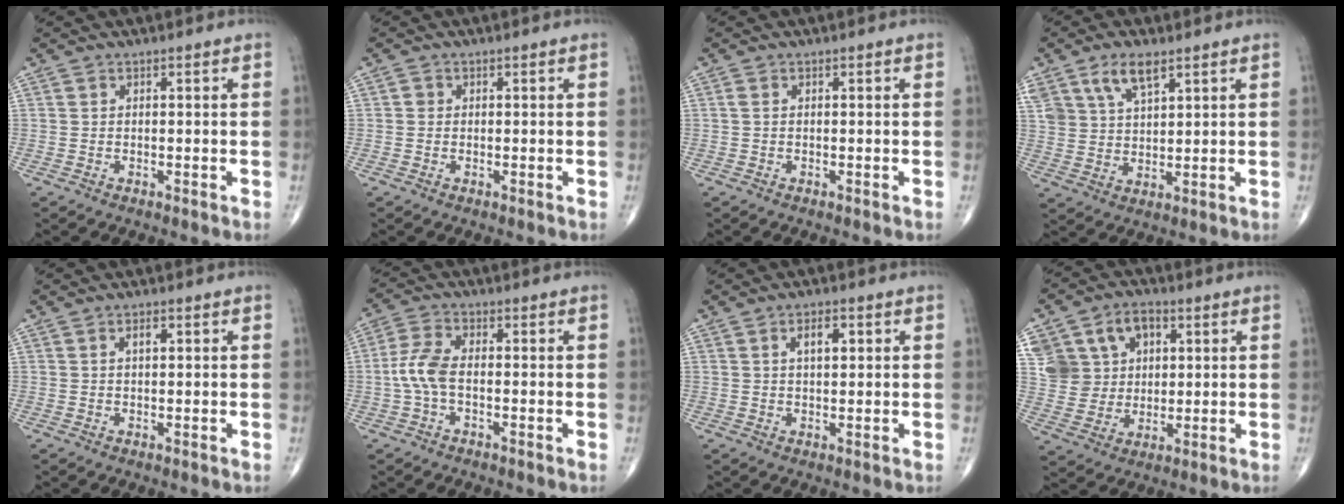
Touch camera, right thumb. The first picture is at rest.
{"total": 0.8, "force": [-0.1, 0.7, 0.2], "torque": [0.001, 0.002, -0.003]}
{"total": 0.6, "force": [0.0, 0.4, 0.5], "torque": [-0.011, -0.001, -0.002]}
{"total": 7.8, "force": [4.8, 3.7, 5.0], "torque": [-0.089, -0.015, 0.096]}
{"total": 1.7, "force": [0.6, 0.8, 1.4], "torque": [-0.023, 0.001, 0.010]}
{"total": 6.1, "force": [-1.0, 2.9, 5.2], "torque": [-0.127, 0.017, -0.025]}
{"total": 3.7, "force": [1.3, 1.8, 3.0], "torque": [-0.045, -0.001, 0.020]}
{"total": 13.6, "force": [4.7, 11.0, 6.4], "torque": [-0.087, 0.008, 0.093]}